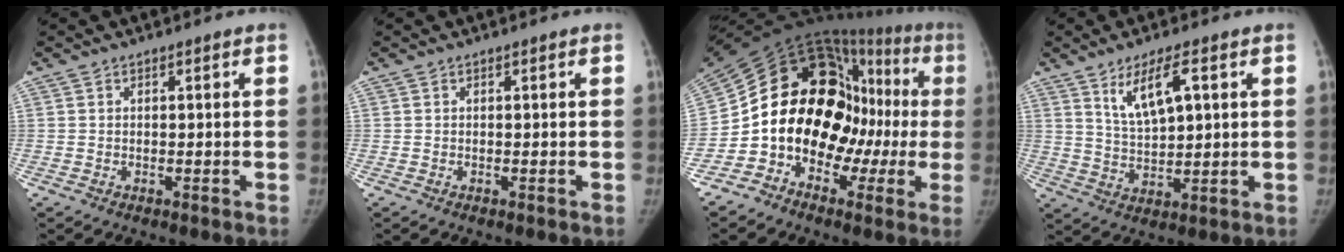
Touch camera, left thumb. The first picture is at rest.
{"total": 0.0}
{"total": 25.4, "force": [-2.7, 17.0, 18.6], "torque": [-0.264, 0.106, -0.044]}
{"total": 8.1, "force": [3.6, 2.7, 6.7], "torque": [-0.115, -0.018, 0.074]}